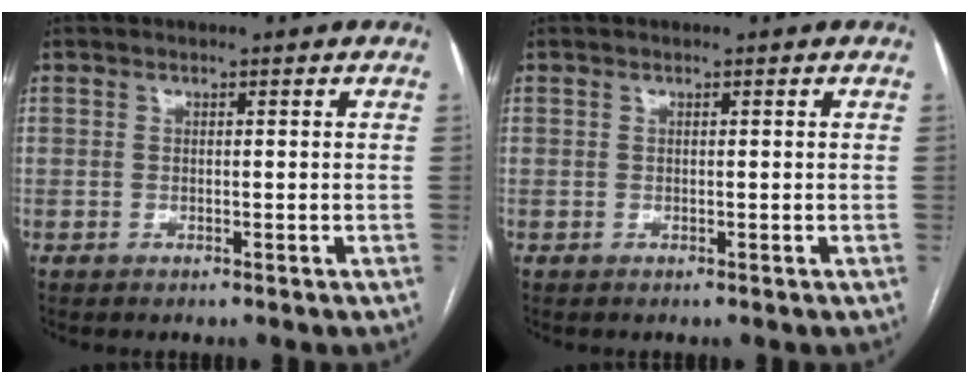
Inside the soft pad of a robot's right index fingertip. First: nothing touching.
{"total": 0.0}